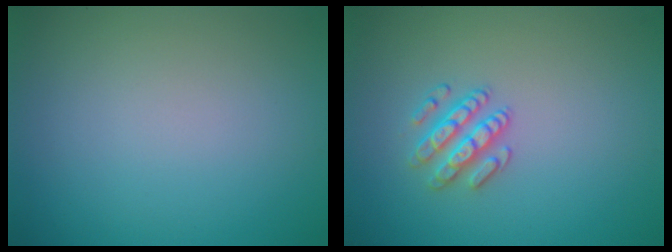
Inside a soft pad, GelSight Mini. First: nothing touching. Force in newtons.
{"total": 2.4, "press": 2.3, "slide": 0.6}